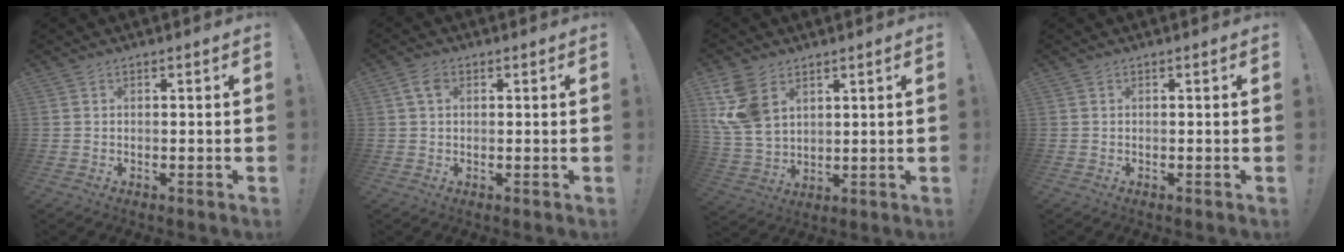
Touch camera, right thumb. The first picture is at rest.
{"total": 3.9, "force": [1.4, 2.4, 2.7], "torque": [-0.053, 0.005, 0.026]}
{"total": 12.3, "force": [5.9, 8.1, 7.1], "torque": [-0.142, -0.027, 0.119]}
{"total": 0.0}